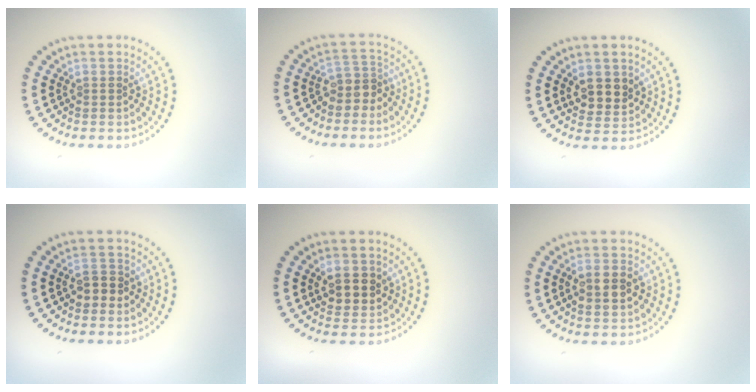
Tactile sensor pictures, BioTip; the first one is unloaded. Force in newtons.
{"total": 2.5, "press": 2.0, "slide": 1.5}
{"total": 2.7, "press": 2.5, "slide": 1.0}
{"total": 1.8, "press": 1.8, "slide": 0.5}
{"total": 2.6, "press": 2.6, "slide": 0.6}
{"total": 2.6, "press": 2.6, "slide": 0.4}